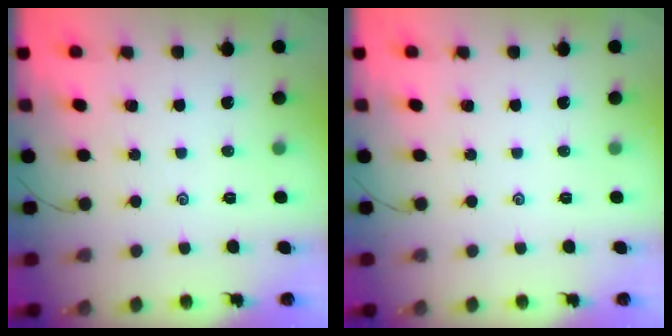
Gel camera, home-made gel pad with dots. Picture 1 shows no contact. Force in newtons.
{"total": 0.0}